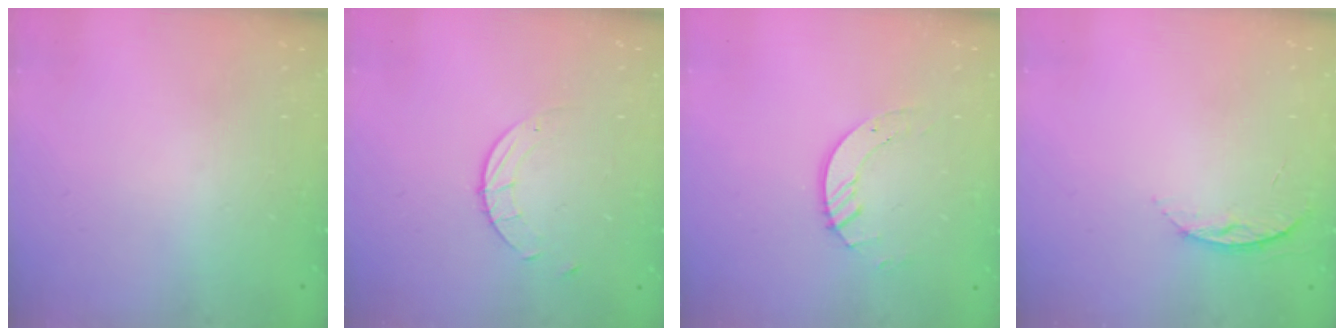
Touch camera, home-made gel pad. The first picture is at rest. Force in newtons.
{"total": 3.8, "press": 3.8, "slide": 0.3}
{"total": 5.2, "press": 5.2, "slide": 0.3}
{"total": 5.8, "press": 5.8, "slide": 0.6}